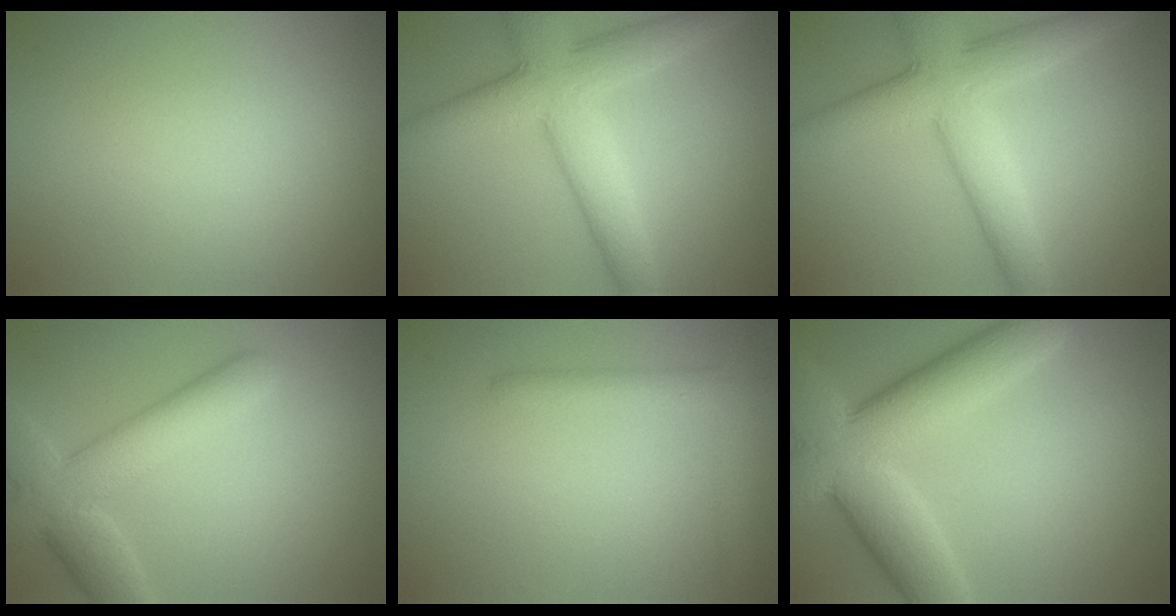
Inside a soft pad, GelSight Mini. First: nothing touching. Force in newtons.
{"total": 6.9, "press": 6.9, "slide": 0.1}
{"total": 6.9, "press": 6.9, "slide": 0.1}
{"total": 6.3, "press": 6.3, "slide": 0.3}
{"total": 2.4, "press": 2.4, "slide": 0.2}
{"total": 9.8, "press": 9.7, "slide": 0.8}